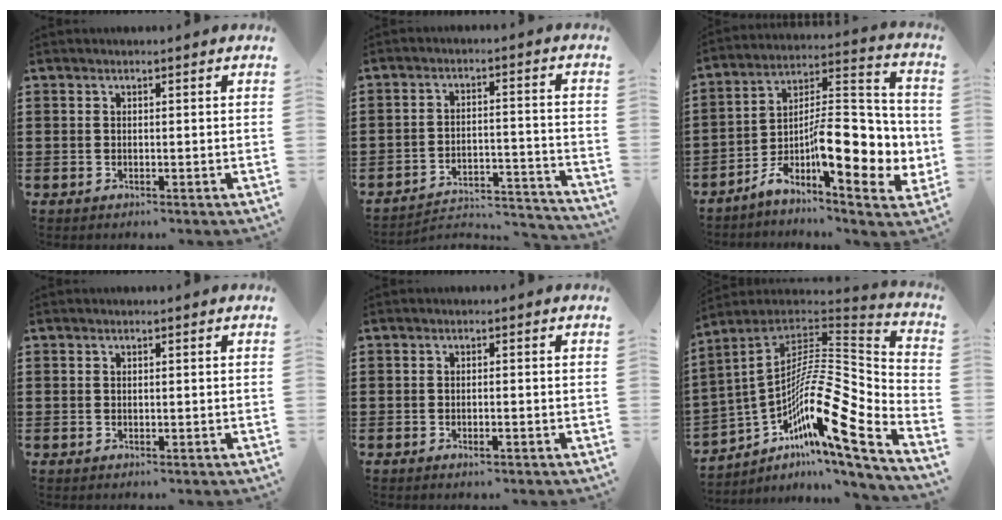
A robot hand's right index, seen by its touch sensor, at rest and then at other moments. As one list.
[{"total": 3.5, "force": [-3.3, 0.8, 1.1], "torque": [-0.027, -0.001, -0.073]}, {"total": 12.9, "force": [-3.3, 4.6, 11.5], "torque": [-0.167, -0.034, -0.065]}, {"total": 0.0}, {"total": 1.1, "force": [-0.6, 0.2, 0.9], "torque": [-0.018, -0.005, -0.009]}, {"total": 14.0, "force": [-5.0, 3.3, 12.7], "torque": [-0.219, -0.041, -0.107]}]